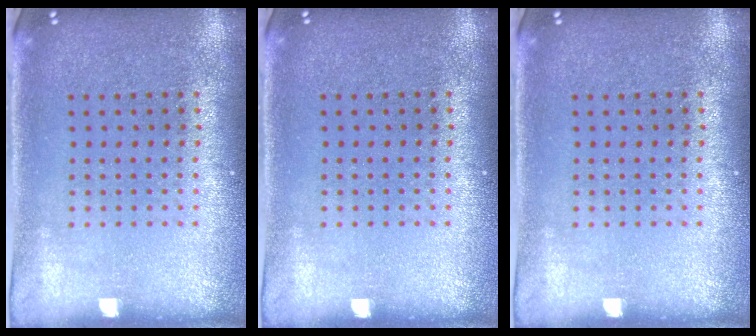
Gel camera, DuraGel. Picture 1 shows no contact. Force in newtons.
{"total": 0.0}
{"total": 0.0}